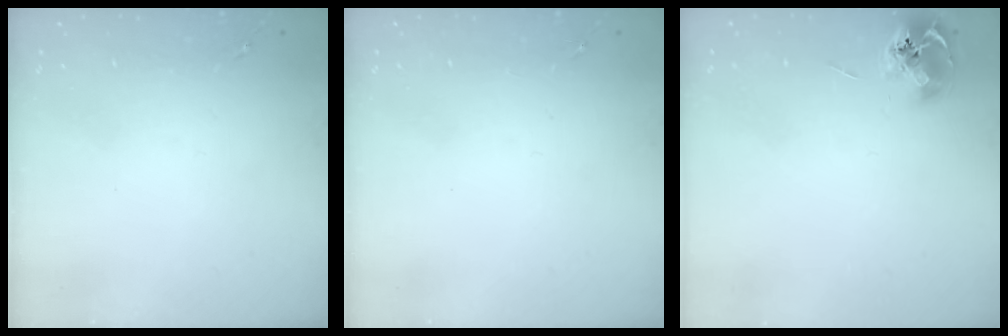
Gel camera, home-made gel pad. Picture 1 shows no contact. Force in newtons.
{"total": 0.0}
{"total": 9.0, "press": 8.9, "slide": 0.8}